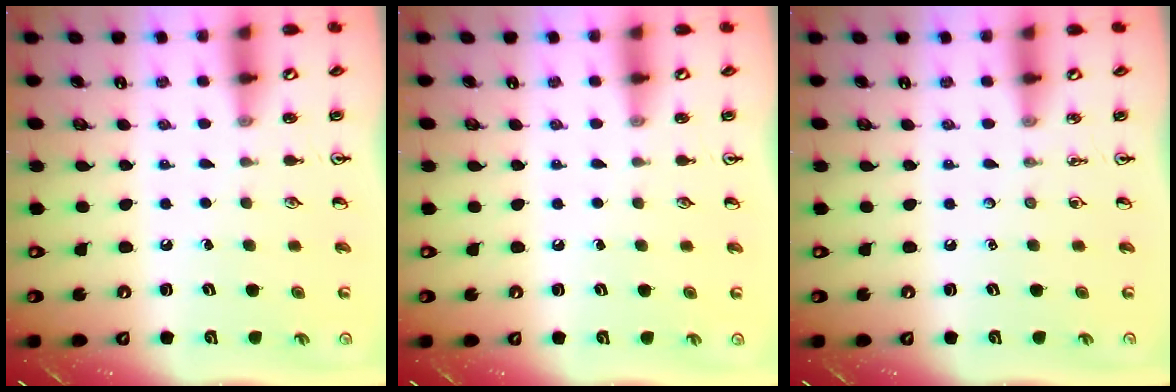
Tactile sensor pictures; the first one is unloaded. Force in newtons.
{"total": 0.0}
{"total": 0.0}